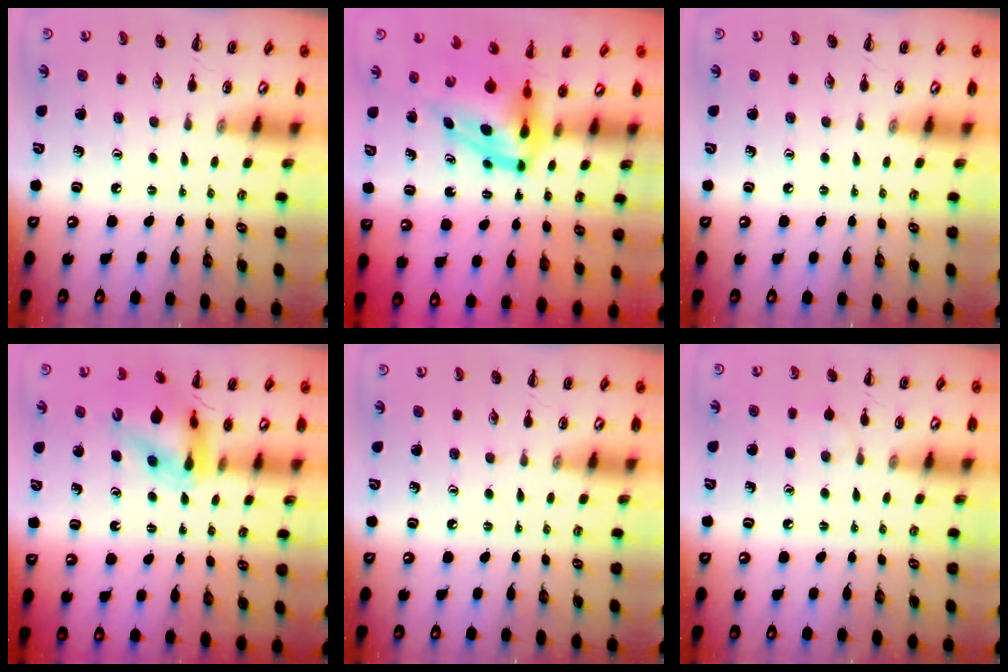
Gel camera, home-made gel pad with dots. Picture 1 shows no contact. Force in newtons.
{"total": 5.6, "press": 5.3, "slide": 1.5}
{"total": 0.0}
{"total": 11.9, "press": 11.5, "slide": 3.3}
{"total": 0.0}
{"total": 5.5, "press": 5.2, "slide": 1.6}